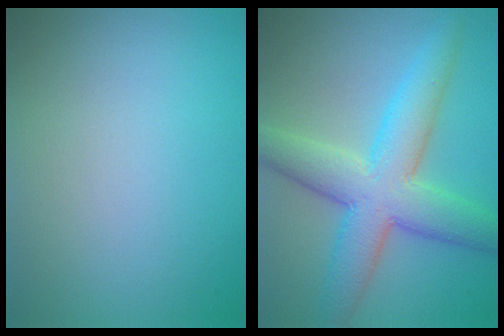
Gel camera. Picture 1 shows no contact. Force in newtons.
{"total": 7.6, "press": 7.6, "slide": 0.1}